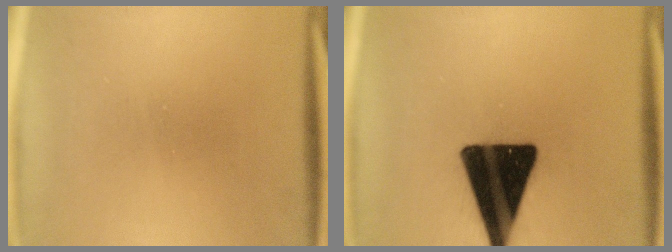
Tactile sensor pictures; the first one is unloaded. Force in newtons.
{"total": 18.3}